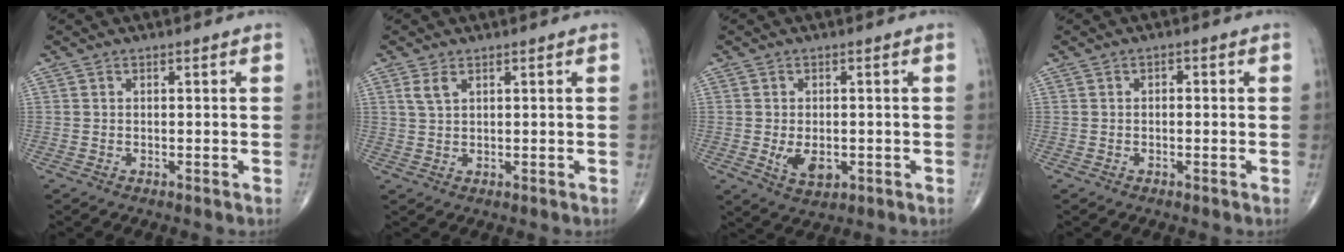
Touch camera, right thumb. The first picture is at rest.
{"total": 2.3, "force": [1.3, 1.1, 1.6], "torque": [-0.037, 0.003, 0.033]}
{"total": 5.0, "force": [-1.0, 3.0, 3.9], "torque": [-0.057, -0.007, -0.008]}
{"total": 0.9, "force": [0.0, 0.6, 0.7], "torque": [-0.004, 0.003, -0.003]}